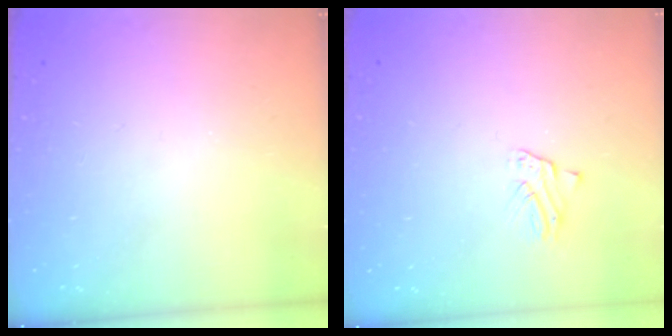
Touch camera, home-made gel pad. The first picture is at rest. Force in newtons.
{"total": 1.6, "press": 1.6, "slide": 0.2}